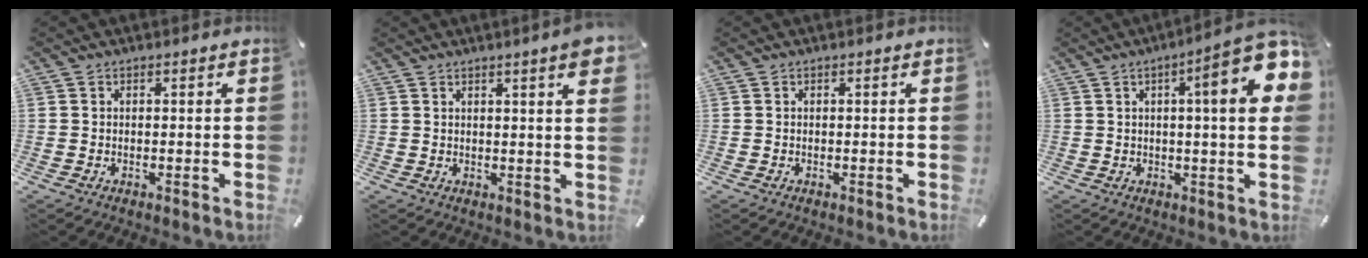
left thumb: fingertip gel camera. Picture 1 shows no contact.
{"total": 5.1, "force": [2.6, 0.5, 4.3], "torque": [-0.068, -0.010, 0.042]}
{"total": 0.0}
{"total": 15.5, "force": [5.1, 2.8, 14.4], "torque": [-0.202, -0.026, 0.067]}